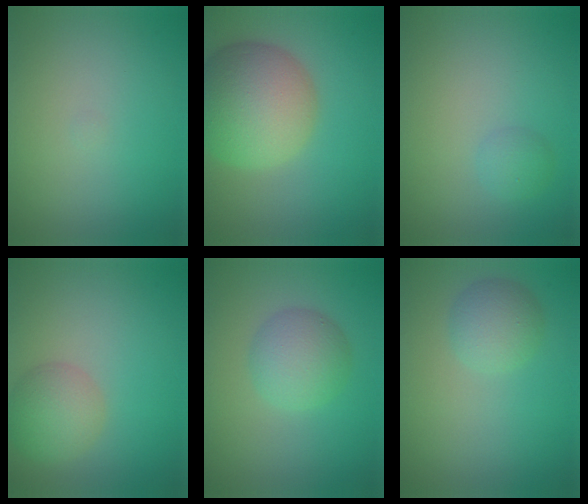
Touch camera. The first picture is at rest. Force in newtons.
{"total": 9.0, "press": 9.0, "slide": 0.4}
{"total": 1.2, "press": 1.2, "slide": 0.1}
{"total": 3.7, "press": 3.7, "slide": 0.3}
{"total": 3.6, "press": 3.6, "slide": 0.1}
{"total": 2.6, "press": 2.6, "slide": 0.1}